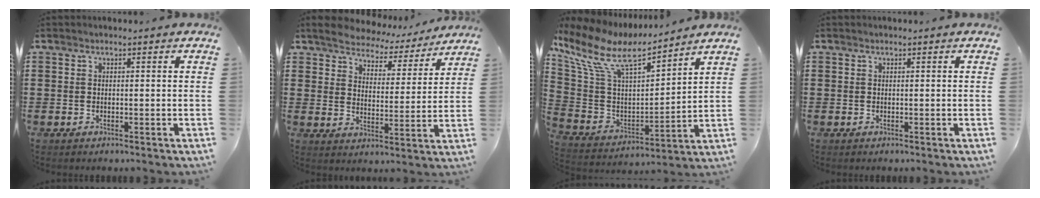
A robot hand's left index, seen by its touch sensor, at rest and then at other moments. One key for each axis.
{"total": 4.6, "fx": 4.5, "fy": 0.7, "fz": 0.1, "tx": -0.032, "ty": -0.031, "tz": 0.074}
{"total": 10.4, "fx": 7.4, "fy": 3.8, "fz": 6.3, "tx": -0.153, "ty": -0.041, "tz": 0.127}
{"total": 0.0}